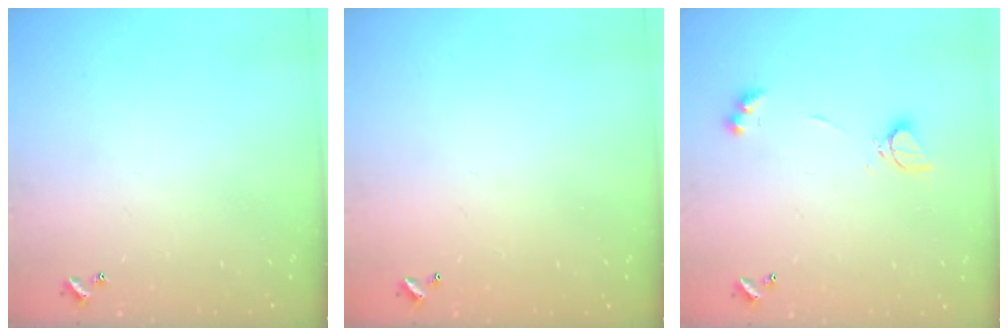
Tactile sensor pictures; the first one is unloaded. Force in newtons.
{"total": 2.8, "press": 2.8, "slide": 0.1}
{"total": 4.4, "press": 4.3, "slide": 0.8}